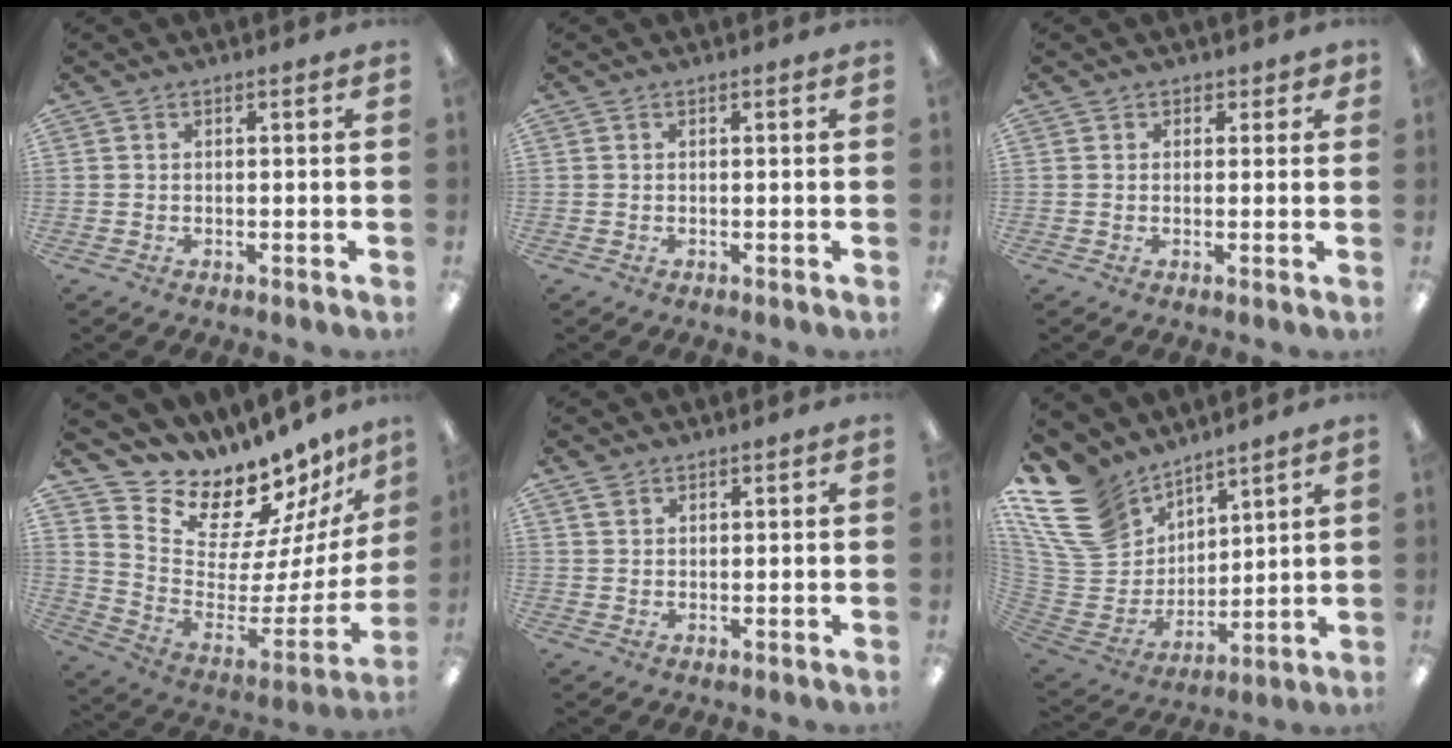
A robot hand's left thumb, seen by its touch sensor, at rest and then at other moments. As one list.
[{"total": 0.0}, {"total": 1.6, "force": [0.8, 1.4, 0.2], "torque": [0.011, -0.002, 0.011]}, {"total": 11.9, "force": [10.3, 5.5, 2.3], "torque": [-0.040, -0.128, 0.184]}, {"total": 2.2, "force": [1.8, 1.0, 0.7], "torque": [-0.017, -0.002, 0.035]}, {"total": 17.2, "force": [10.9, 11.4, 6.9], "torque": [-0.167, -0.060, 0.213]}]